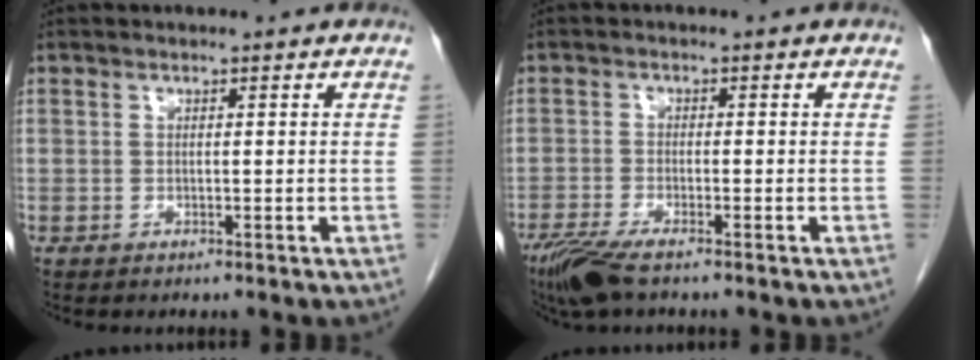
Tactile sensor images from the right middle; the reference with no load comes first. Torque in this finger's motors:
{"motor_torque": [0.46, -0.29, 0.07, 0.05]}